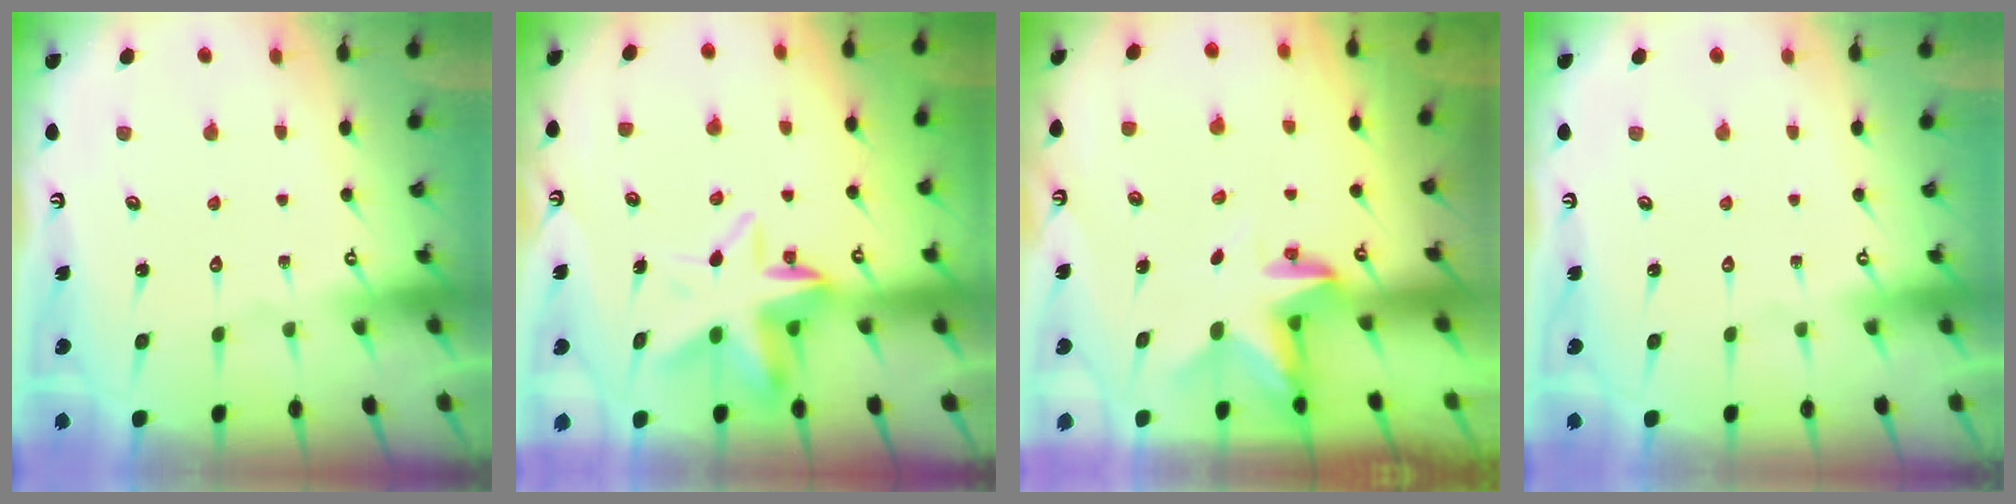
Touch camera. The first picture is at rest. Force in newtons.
{"total": 8.5, "press": 8.1, "slide": 2.7}
{"total": 2.8, "press": 2.8, "slide": 0.2}
{"total": 0.0}